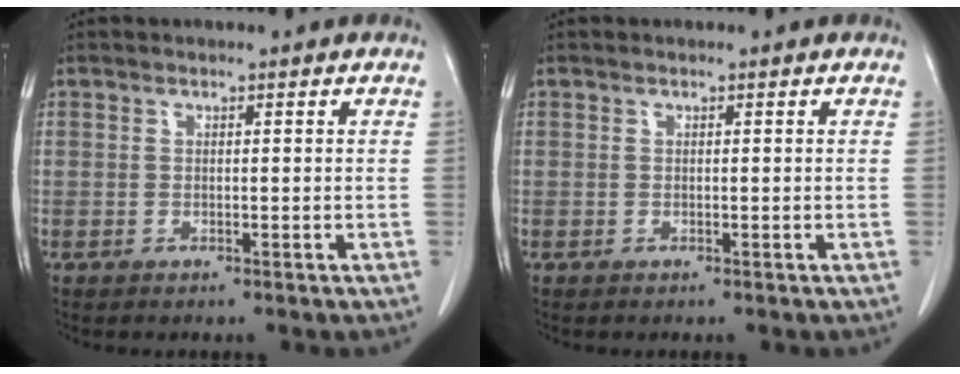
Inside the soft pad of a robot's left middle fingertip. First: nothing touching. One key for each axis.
{"total": 0.0}